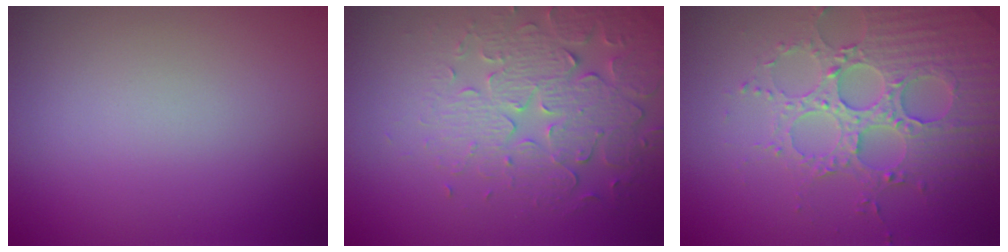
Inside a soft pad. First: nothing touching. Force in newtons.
{"total": 5.0, "press": 4.4, "slide": 2.5}
{"total": 4.7, "press": 4.7, "slide": 0.7}